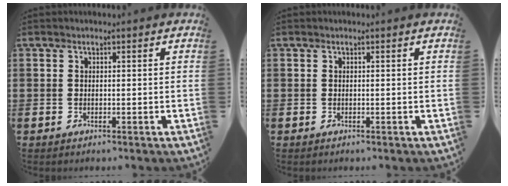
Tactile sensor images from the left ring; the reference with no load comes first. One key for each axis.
{"total": 0.0}